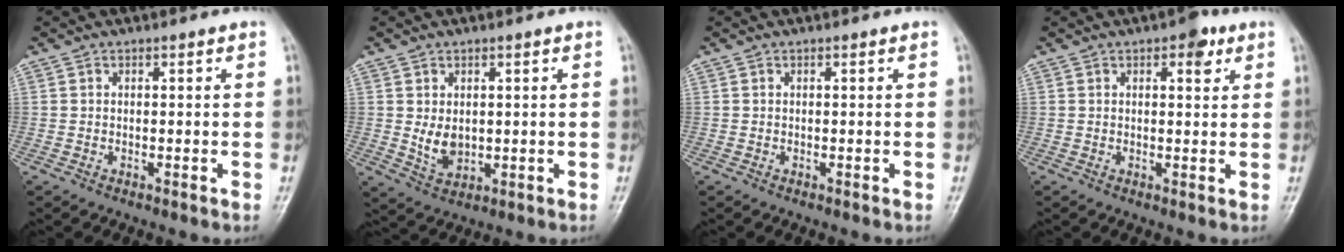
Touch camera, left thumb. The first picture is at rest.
{"total": 4.7, "force": [0.5, 3.4, 3.2], "torque": [-0.043, -0.013, 0.020]}
{"total": 0.0}
{"total": 3.3, "force": [1.6, 1.9, 2.2], "torque": [-0.010, -0.002, 0.016]}